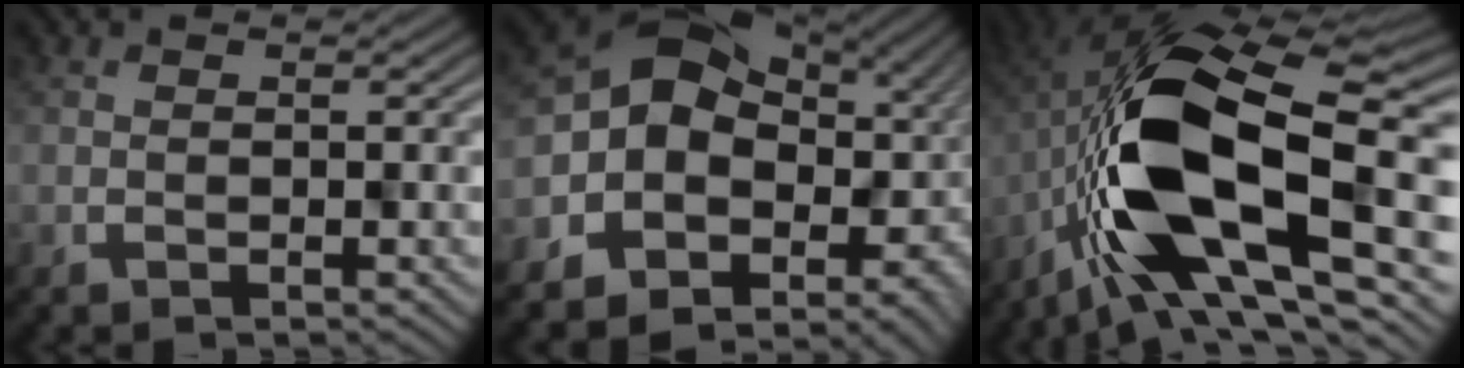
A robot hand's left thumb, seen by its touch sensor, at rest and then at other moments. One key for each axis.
{"total": 13.8, "fx": 1.2, "fy": 10.0, "fz": 9.4, "tx": -0.147, "ty": -0.029, "tz": 0.038}
{"total": 16.4, "fx": -2.3, "fy": 7.8, "fz": 14.2, "tx": -0.259, "ty": -0.006, "tz": -0.049}